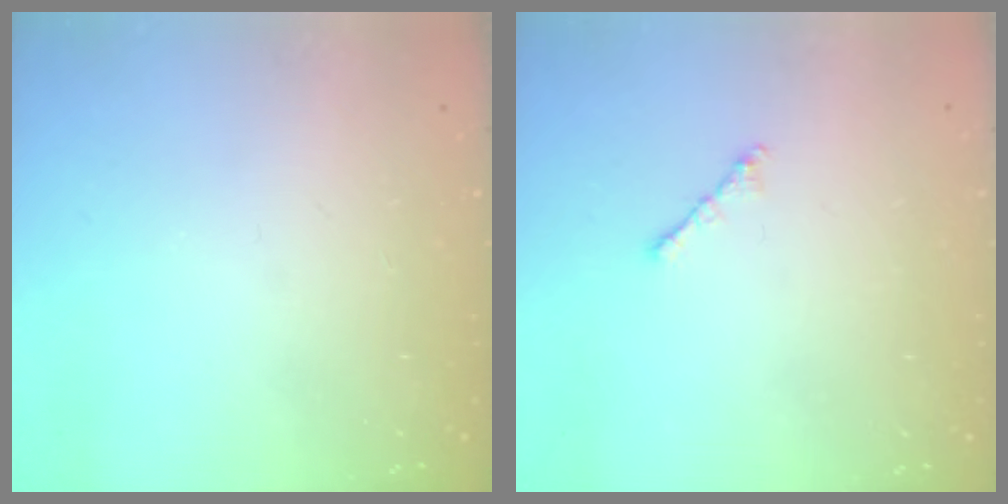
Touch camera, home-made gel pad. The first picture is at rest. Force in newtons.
{"total": 1.0, "press": 0.9, "slide": 0.4}